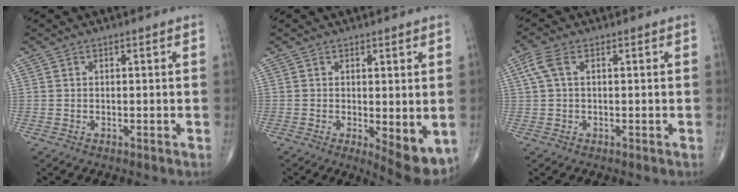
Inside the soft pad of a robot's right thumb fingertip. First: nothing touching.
{"total": 7.4, "force": [-1.2, 2.7, 6.7], "torque": [-0.088, -0.022, -0.011]}
{"total": 3.7, "force": [1.0, 1.8, 3.0], "torque": [-0.089, 0.019, 0.021]}